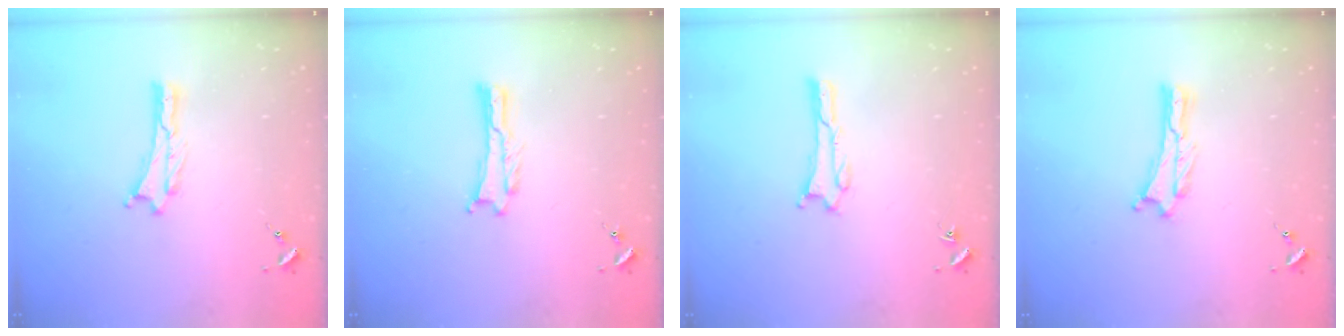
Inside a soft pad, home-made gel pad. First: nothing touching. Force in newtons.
{"total": 0.0}
{"total": 0.8, "press": 0.8, "slide": 0.2}
{"total": 0.0}